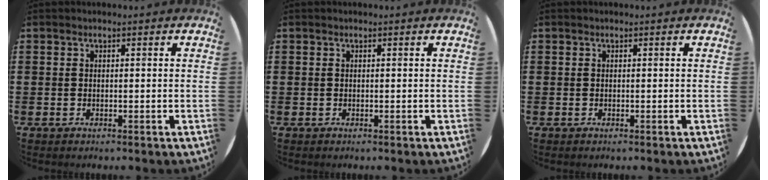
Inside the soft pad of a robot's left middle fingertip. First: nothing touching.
{"total": 0.0}
{"total": 0.0}